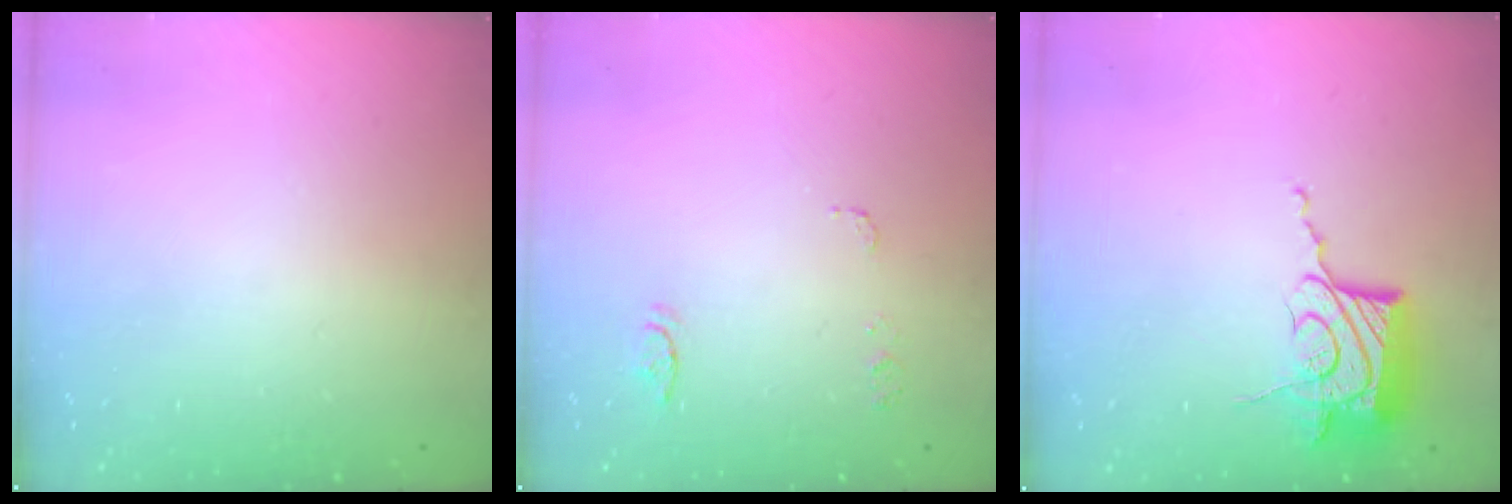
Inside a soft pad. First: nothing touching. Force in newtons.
{"total": 6.9, "press": 6.9, "slide": 0.5}
{"total": 17.2, "press": 17.1, "slide": 0.7}